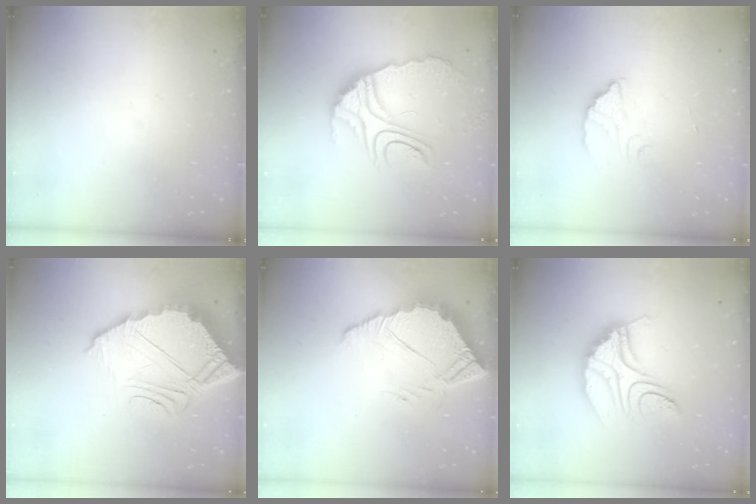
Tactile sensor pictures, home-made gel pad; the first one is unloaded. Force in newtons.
{"total": 12.7, "press": 12.6, "slide": 1.3}
{"total": 2.7, "press": 2.7, "slide": 0.2}
{"total": 9.3, "press": 9.3, "slide": 0.4}
{"total": 6.9, "press": 6.8, "slide": 0.5}
{"total": 12.3, "press": 12.2, "slide": 1.0}